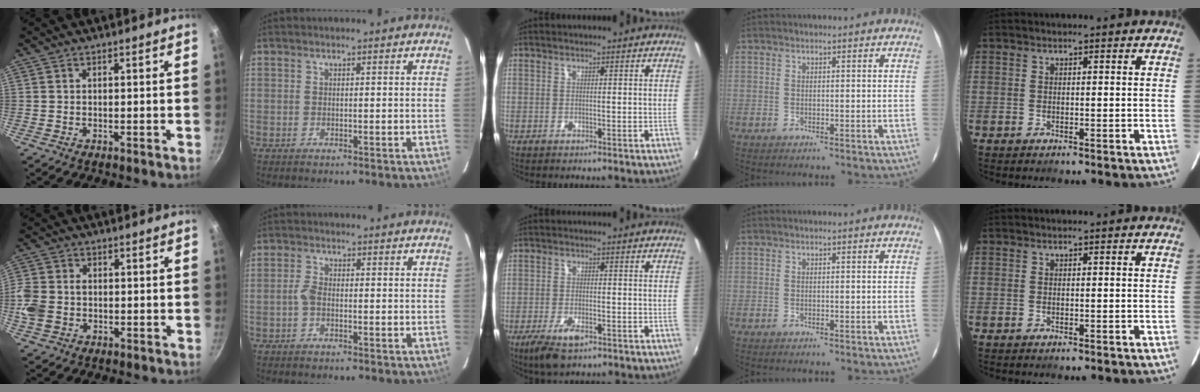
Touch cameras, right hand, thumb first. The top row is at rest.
{"thumb": {"total": 7.6, "force": [-1.2, 6.0, 4.5], "torque": [-0.101, 0.006, -0.031]}, "index": {"total": 2.1, "force": [-0.6, 1.1, 1.6], "torque": [-0.039, 0.005, -0.014]}, "middle": {"total": 6.4, "force": [-3.9, 2.4, 4.4], "torque": [-0.108, -0.019, -0.072]}}